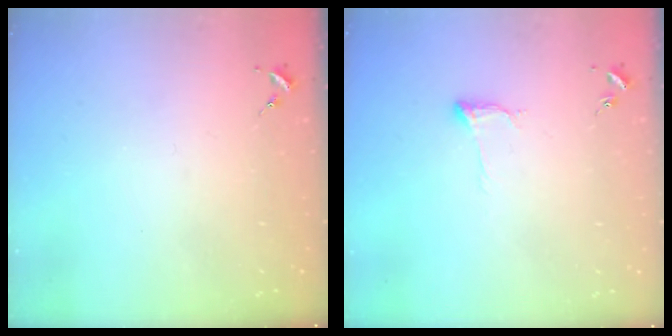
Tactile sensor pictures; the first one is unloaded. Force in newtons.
{"total": 6.1, "press": 6.0, "slide": 0.8}